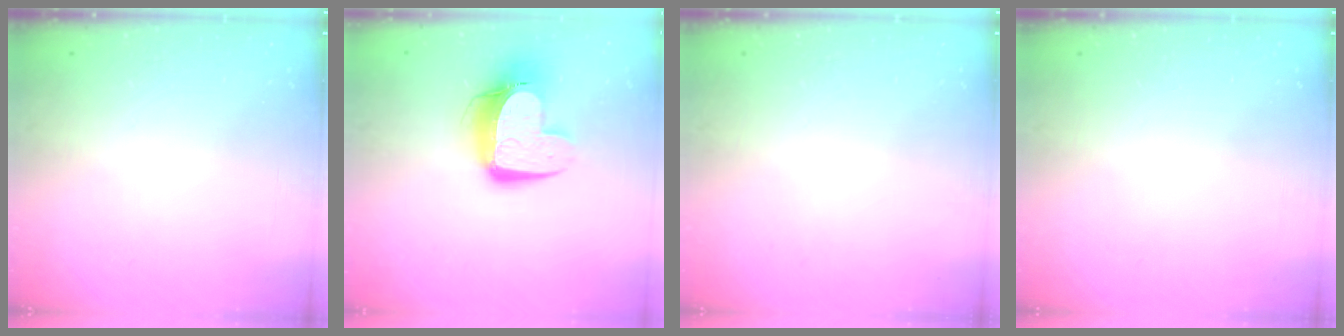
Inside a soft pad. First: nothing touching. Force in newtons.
{"total": 13.9, "press": 13.8, "slide": 1.4}
{"total": 0.0}
{"total": 0.0}